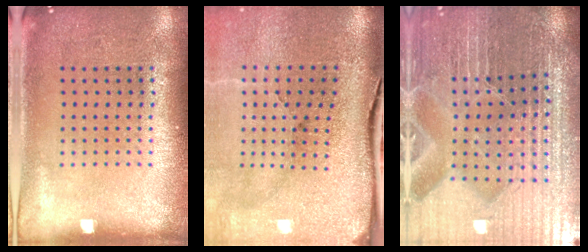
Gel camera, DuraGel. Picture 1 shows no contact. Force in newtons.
{"total": 5.3, "press": 4.2, "slide": 3.2}
{"total": 5.3, "press": 5.0, "slide": 1.8}